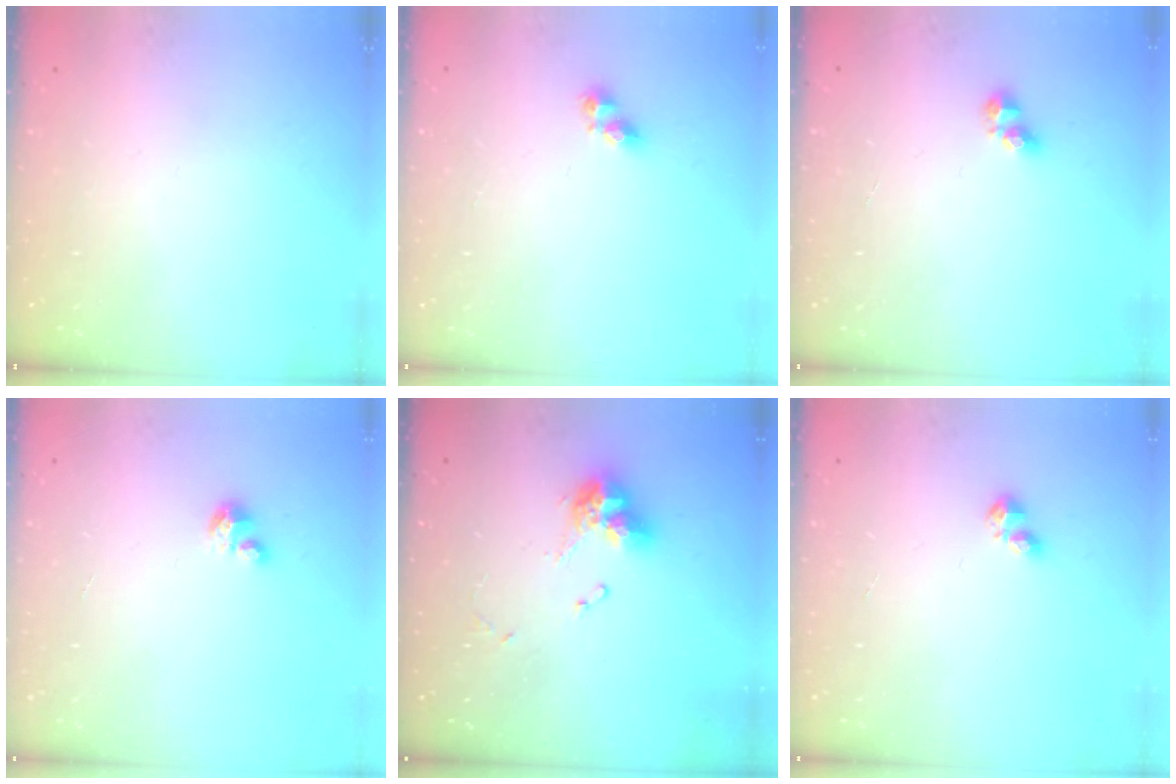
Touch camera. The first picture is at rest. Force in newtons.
{"total": 5.3, "press": 5.2, "slide": 0.4}
{"total": 3.6, "press": 3.4, "slide": 1.1}
{"total": 2.4, "press": 2.4, "slide": 0.1}
{"total": 9.9, "press": 9.9, "slide": 1.1}
{"total": 2.8, "press": 2.8, "slide": 0.6}